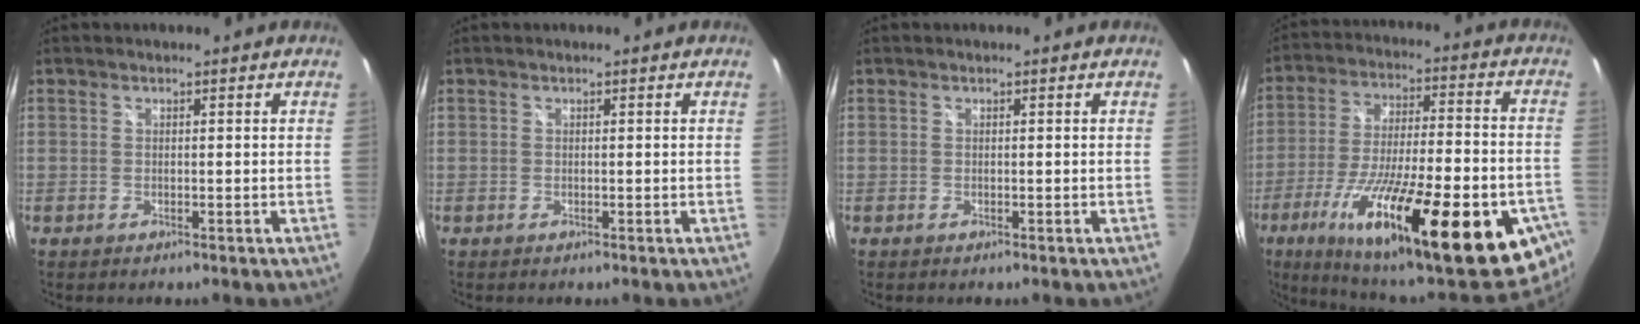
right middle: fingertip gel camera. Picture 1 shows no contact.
{"total": 0.0}
{"total": 0.0}
{"total": 34.2, "force": [-17.2, 7.9, 28.5], "torque": [-0.456, -0.055, -0.261]}